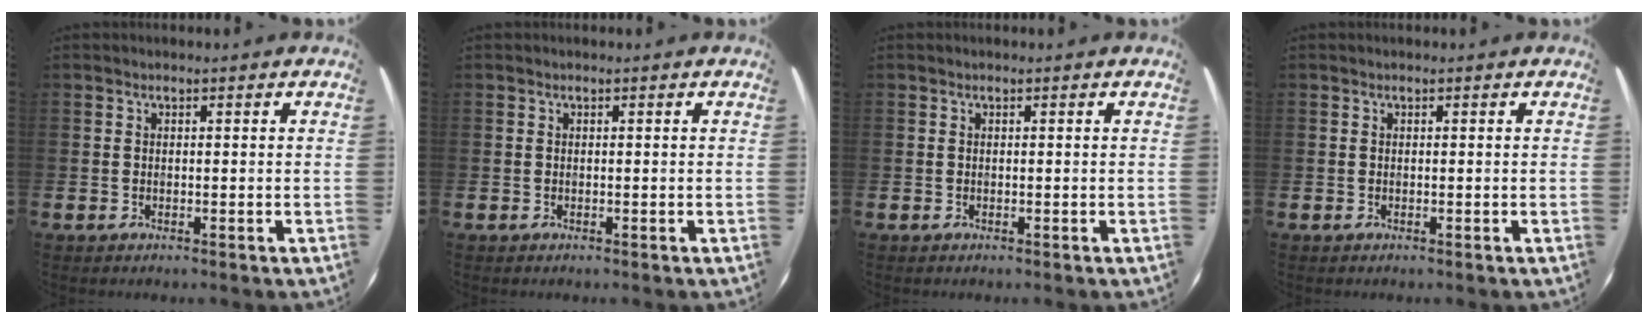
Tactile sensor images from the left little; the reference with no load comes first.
{"total": 0.0}
{"total": 0.0}
{"total": 0.0}